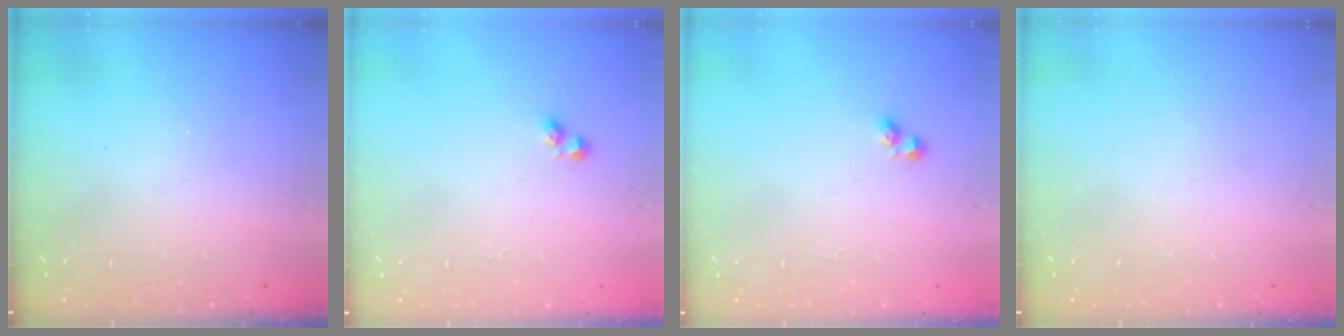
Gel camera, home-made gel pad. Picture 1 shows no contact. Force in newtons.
{"total": 2.4, "press": 2.3, "slide": 0.6}
{"total": 2.4, "press": 2.3, "slide": 0.6}
{"total": 0.0}